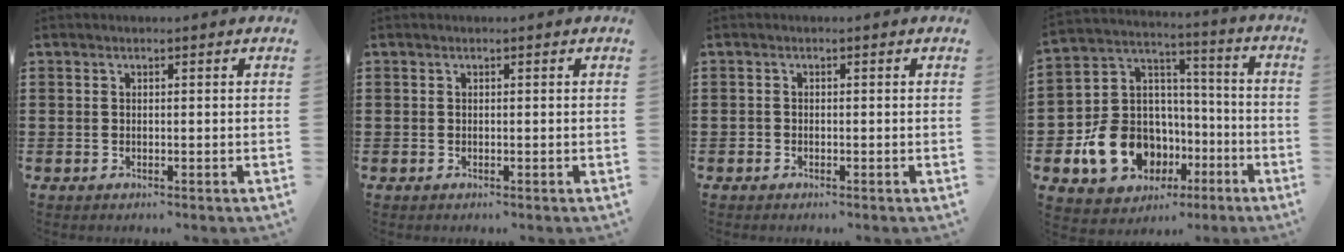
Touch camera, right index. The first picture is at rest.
{"total": 0.0}
{"total": 0.7, "force": [-0.4, 0.6, 0.1], "torque": [-0.003, 0.003, -0.009]}
{"total": 13.4, "force": [-5.6, 10.6, 5.9], "torque": [-0.145, 0.023, -0.091]}